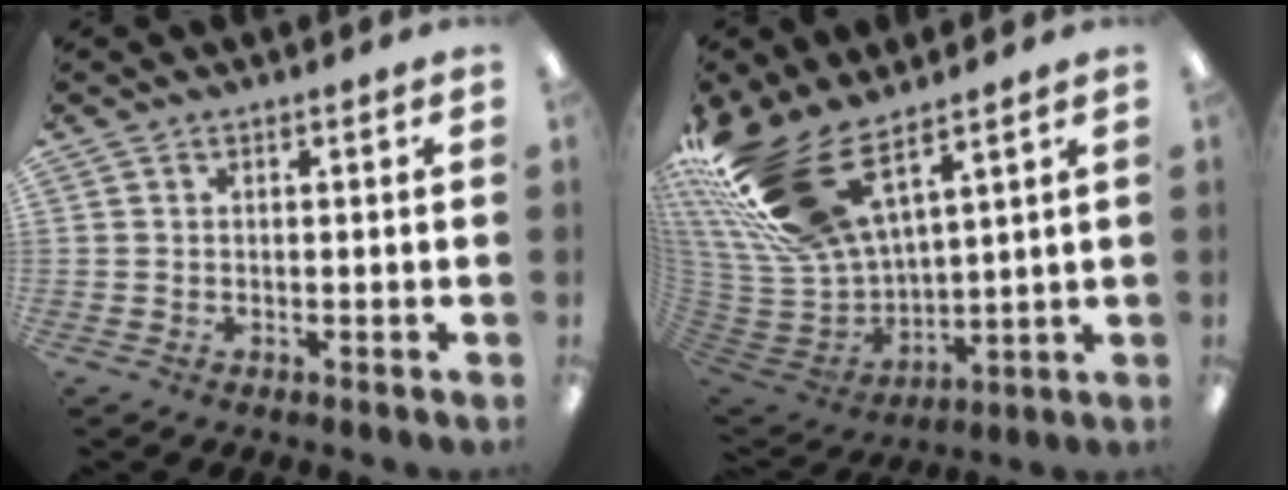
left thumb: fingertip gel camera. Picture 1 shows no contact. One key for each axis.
{"total": 21.6, "fx": 14.3, "fy": 9.1, "fz": 13.5, "tx": -0.302, "ty": -0.079, "tz": 0.263}